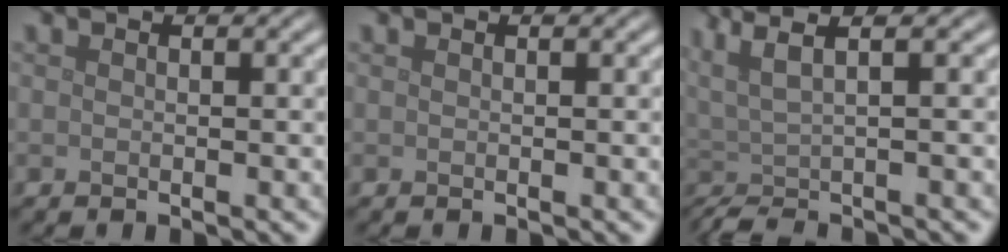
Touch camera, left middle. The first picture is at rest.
{"total": 0.0}
{"total": 4.9, "force": [0.9, 1.1, 4.7], "torque": [-0.077, 0.009, 0.012]}